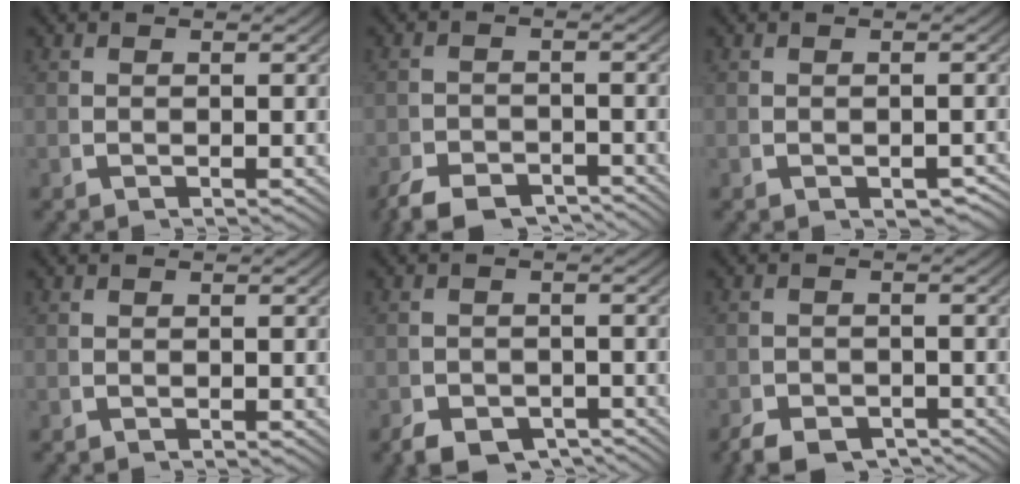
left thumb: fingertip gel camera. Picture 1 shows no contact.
{"total": 4.4, "force": [-4.0, 1.6, 1.3], "torque": [-0.013, -0.018, -0.064]}
{"total": 1.4, "force": [-0.9, 0.8, 0.7], "torque": [-0.013, -0.008, -0.009]}
{"total": 0.0}
{"total": 4.4, "force": [-3.5, 2.3, 1.5], "torque": [-0.016, -0.027, -0.051]}
{"total": 3.4, "force": [-3.0, 1.3, 1.0], "torque": [-0.007, -0.017, -0.049]}